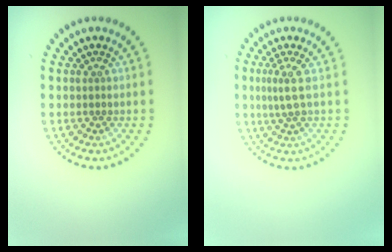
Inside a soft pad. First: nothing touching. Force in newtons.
{"total": 1.9, "press": 1.5, "slide": 1.2}